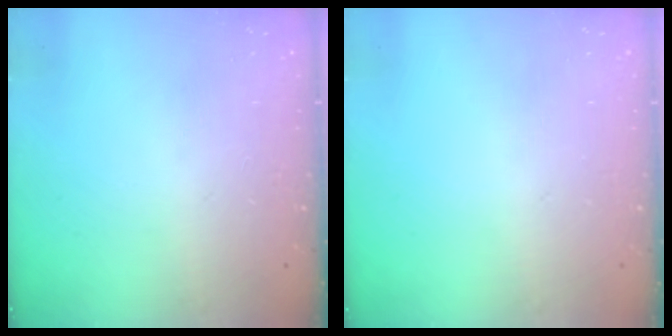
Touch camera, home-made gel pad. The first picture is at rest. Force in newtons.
{"total": 0.0}